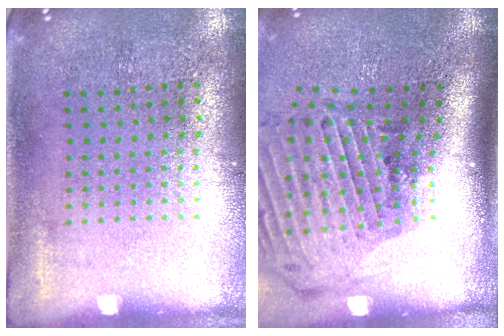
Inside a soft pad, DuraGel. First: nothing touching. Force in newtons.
{"total": 3.1, "press": 2.2, "slide": 2.2}